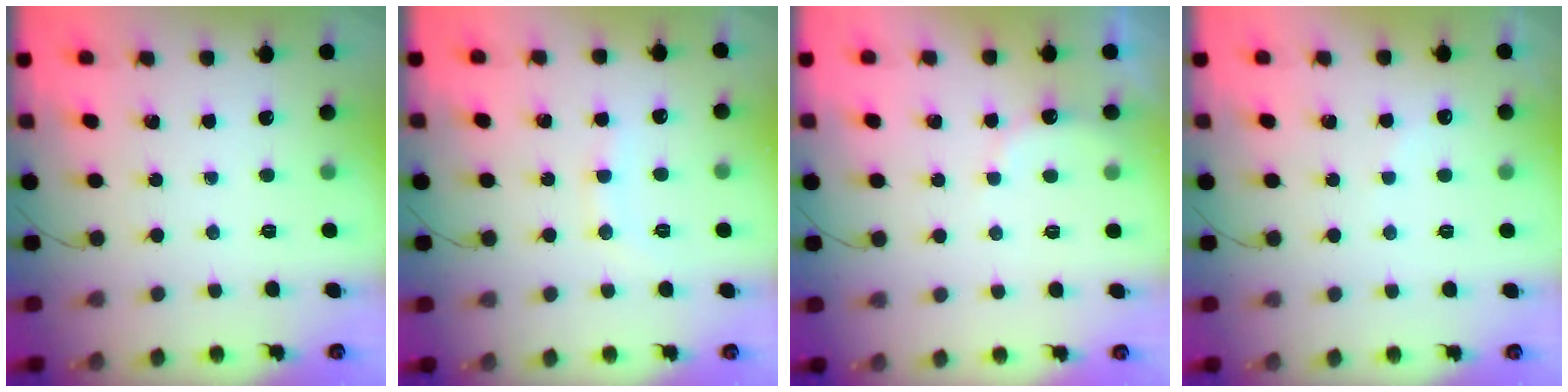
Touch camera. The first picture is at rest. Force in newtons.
{"total": 5.9, "press": 5.7, "slide": 1.3}
{"total": 7.1, "press": 7.1, "slide": 0.9}
{"total": 5.3, "press": 5.2, "slide": 1.0}